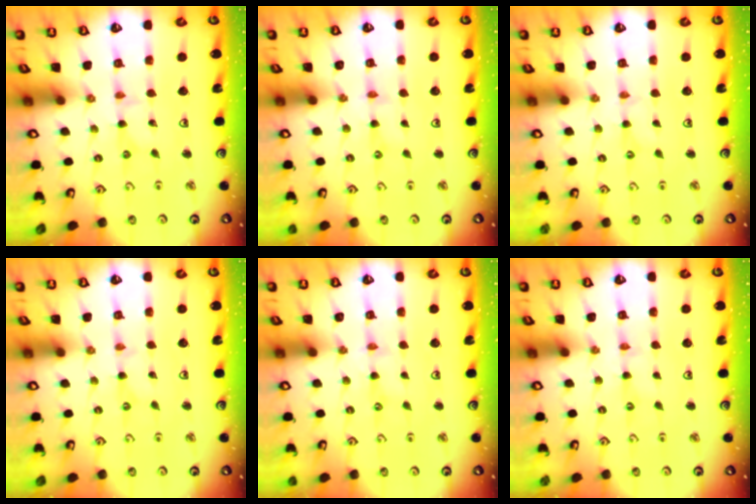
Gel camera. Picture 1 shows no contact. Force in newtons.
{"total": 0.5, "press": 0.5, "slide": 0.2}
{"total": 0.0}
{"total": 0.0}
{"total": 0.0}
{"total": 0.0}